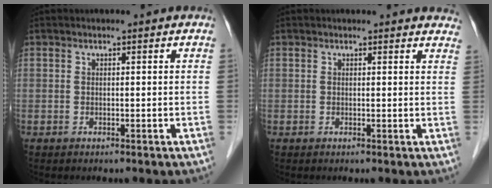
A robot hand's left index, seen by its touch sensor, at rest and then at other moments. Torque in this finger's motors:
{"motor_torque": [0.59, -0.76, 0.02, 0.00]}